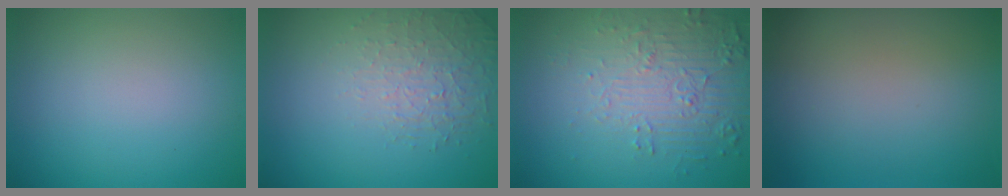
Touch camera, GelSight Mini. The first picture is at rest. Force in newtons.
{"total": 1.6, "press": 1.0, "slide": 1.2}
{"total": 6.0, "press": 3.8, "slide": 4.6}
{"total": 0.0}